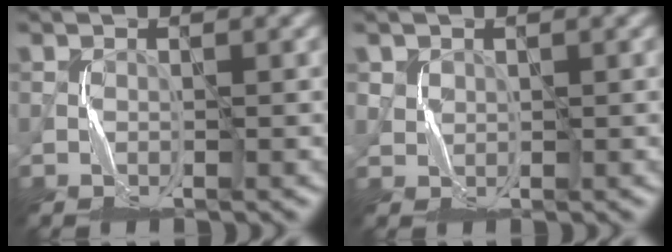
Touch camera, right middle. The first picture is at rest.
{"total": 1.0, "force": [0.6, 0.7, -0.1], "torque": [-0.009, -0.007, 0.018]}